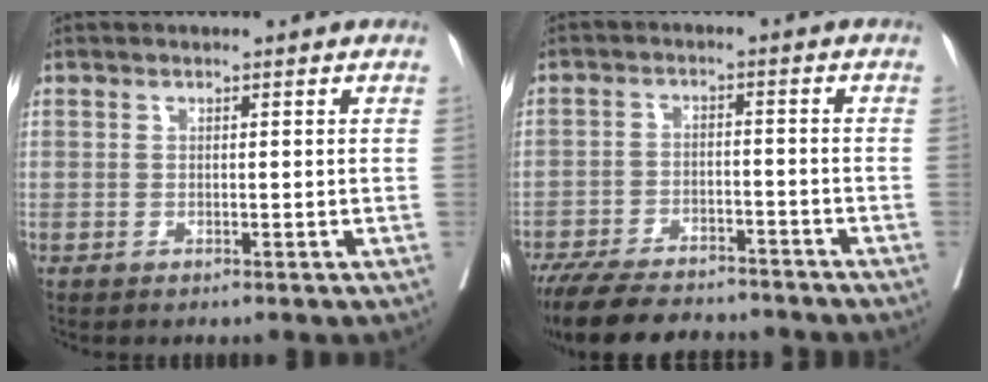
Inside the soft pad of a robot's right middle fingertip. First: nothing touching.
{"total": 14.7, "force": [-12.8, 3.8, 6.1], "torque": [-0.116, -0.010, -0.190]}